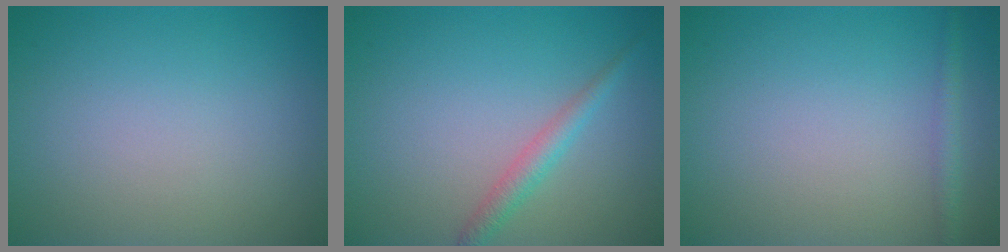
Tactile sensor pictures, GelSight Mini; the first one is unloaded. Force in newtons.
{"total": 1.9, "press": 1.9, "slide": 0.1}
{"total": 1.3, "press": 1.3, "slide": 0.1}